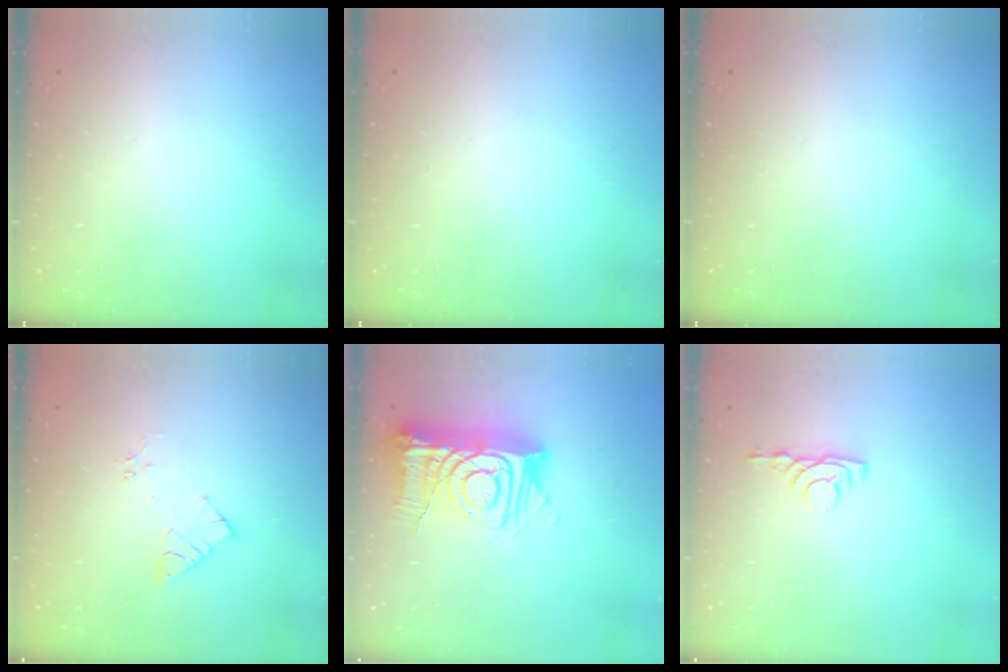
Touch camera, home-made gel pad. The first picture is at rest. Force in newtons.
{"total": 0.0}
{"total": 0.0}
{"total": 7.2, "press": 7.2, "slide": 0.5}
{"total": 17.1, "press": 17.0, "slide": 1.9}
{"total": 3.7, "press": 3.7, "slide": 0.6}